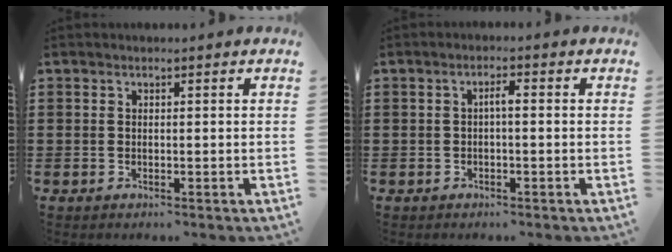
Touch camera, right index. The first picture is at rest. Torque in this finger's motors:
{"motor_torque": [0.48, -0.39, 0.05, 0.07]}